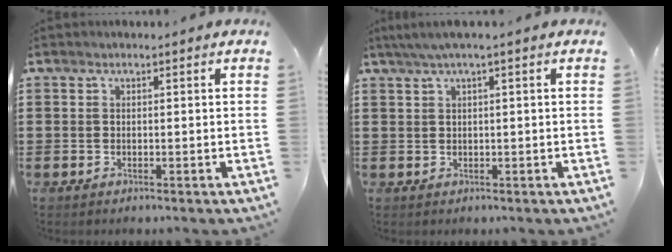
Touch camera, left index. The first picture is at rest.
{"total": 2.0, "force": [0.3, -0.1, 2.0], "torque": [-0.041, -0.005, 0.002]}